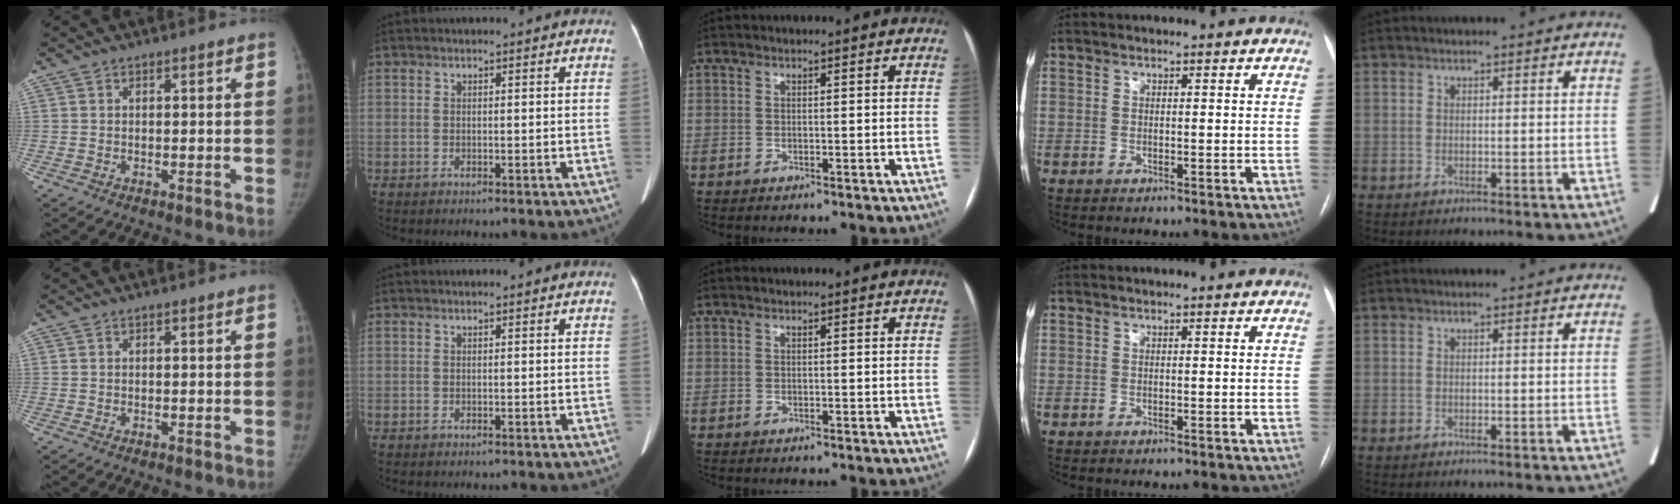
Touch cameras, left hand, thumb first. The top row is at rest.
{}